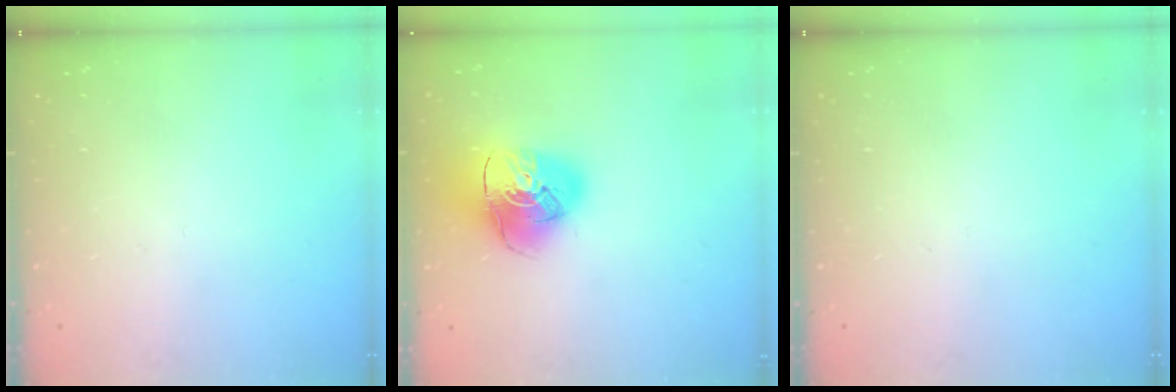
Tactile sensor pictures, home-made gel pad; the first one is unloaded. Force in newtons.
{"total": 14.9, "press": 14.7, "slide": 2.0}
{"total": 0.0}